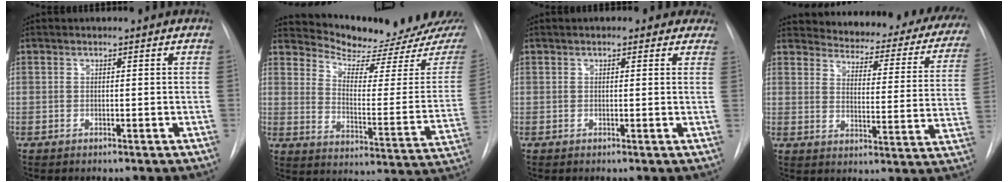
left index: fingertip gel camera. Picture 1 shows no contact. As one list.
[{"total": 16.8, "force": [16.1, 0.6, 4.6], "torque": [-0.073, -0.096, 0.213]}, {"total": 5.7, "force": [4.6, 2.4, 2.5], "torque": [-0.011, 0.010, 0.046]}, {"total": 26.9, "force": [24.8, 7.0, 7.7], "torque": [-0.099, -0.092, 0.277]}]